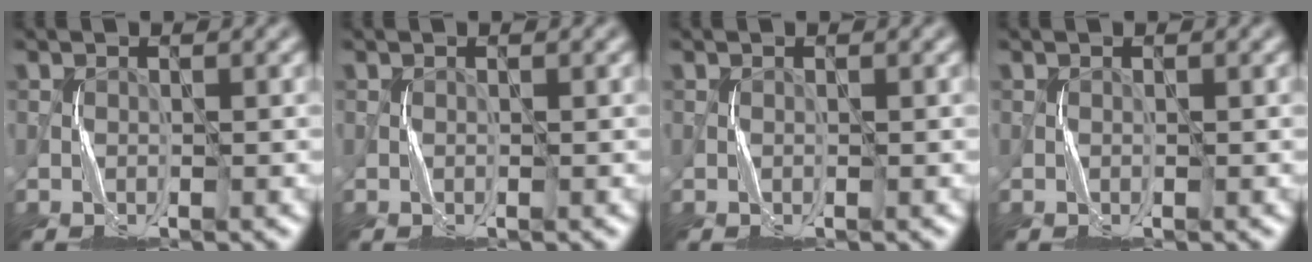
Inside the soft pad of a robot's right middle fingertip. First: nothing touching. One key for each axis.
{"total": 0.0}
{"total": 0.0}
{"total": 0.0}